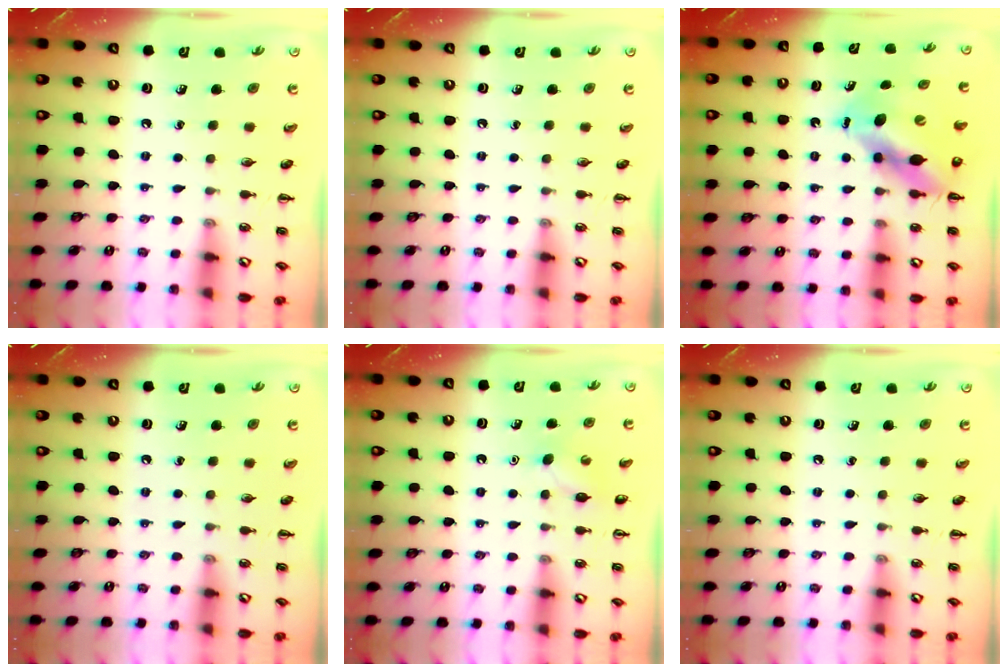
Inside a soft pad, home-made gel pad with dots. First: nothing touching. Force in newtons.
{"total": 0.0}
{"total": 10.3, "press": 9.9, "slide": 2.8}
{"total": 0.0}
{"total": 4.6, "press": 4.4, "slide": 1.3}
{"total": 0.0}